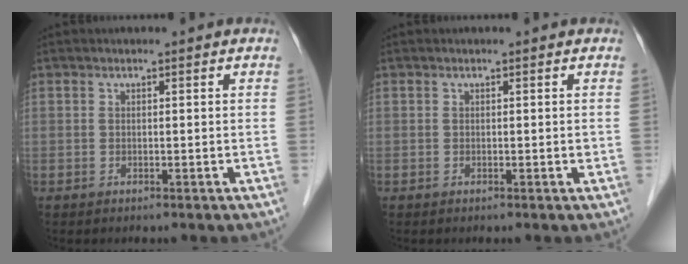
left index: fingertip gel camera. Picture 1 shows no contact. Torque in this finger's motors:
{"motor_torque": [0.00, 0.11, -0.01, 0.00]}